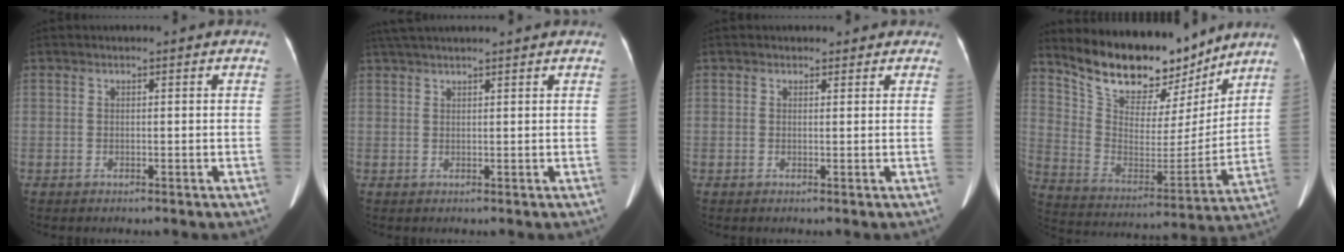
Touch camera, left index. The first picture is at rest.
{"total": 9.5, "force": [8.3, 0.5, 4.6], "torque": [-0.073, 0.031, 0.118]}
{"total": 2.1, "force": [1.3, 1.6, -0.4], "torque": [0.026, -0.003, 0.006]}
{"total": 18.2, "force": [15.9, 6.1, 6.6], "torque": [-0.116, -0.024, 0.265]}